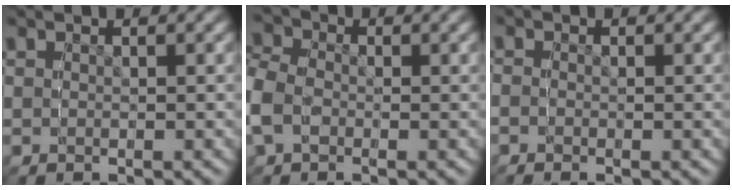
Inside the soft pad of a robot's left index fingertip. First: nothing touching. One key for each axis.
{"total": 3.6, "fx": -1.6, "fy": 3.0, "fz": 1.2, "tx": -0.034, "ty": -0.017, "tz": -0.027}
{"total": 1.9, "fx": -1.1, "fy": -1.3, "fz": -0.7, "tx": 0.016, "ty": -0.002, "tz": -0.022}